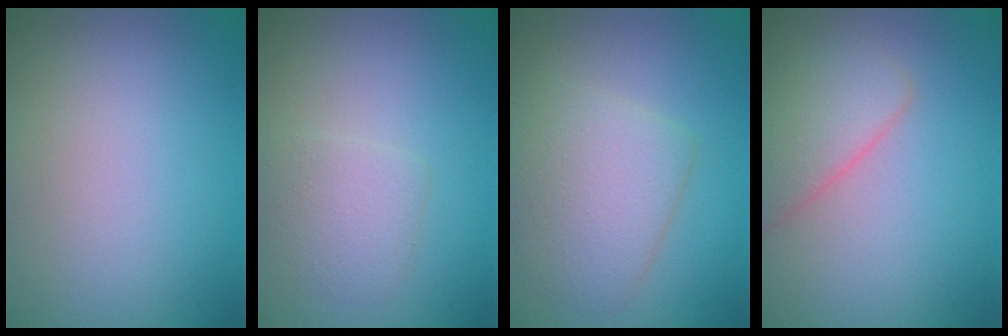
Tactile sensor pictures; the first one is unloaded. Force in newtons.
{"total": 2.3, "press": 2.3, "slide": 0.0}
{"total": 5.1, "press": 5.1, "slide": 0.1}
{"total": 3.8, "press": 3.8, "slide": 0.2}